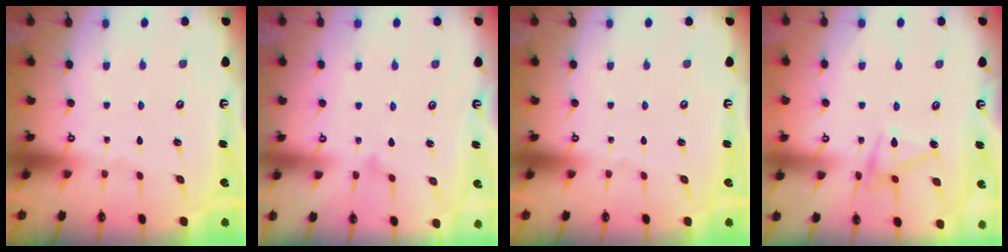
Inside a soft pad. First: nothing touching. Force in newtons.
{"total": 8.0, "press": 7.9, "slide": 0.5}
{"total": 0.0}
{"total": 13.2, "press": 13.2, "slide": 0.5}